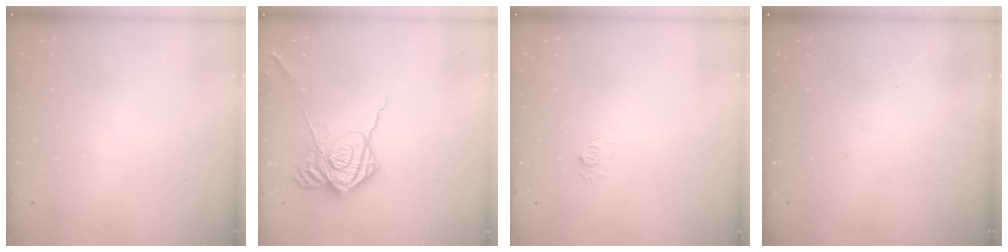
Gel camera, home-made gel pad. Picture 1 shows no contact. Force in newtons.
{"total": 18.6, "press": 18.6, "slide": 1.4}
{"total": 5.5, "press": 5.4, "slide": 0.6}
{"total": 2.3, "press": 2.1, "slide": 0.8}